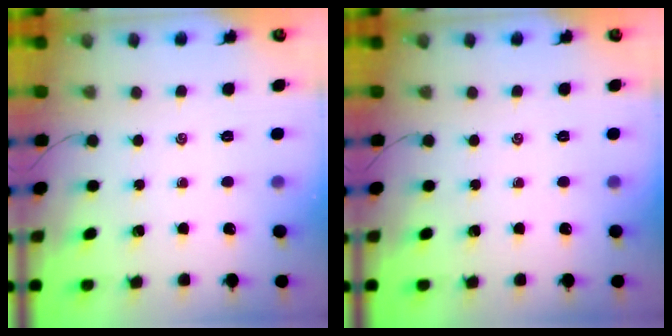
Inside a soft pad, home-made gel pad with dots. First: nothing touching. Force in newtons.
{"total": 0.0}